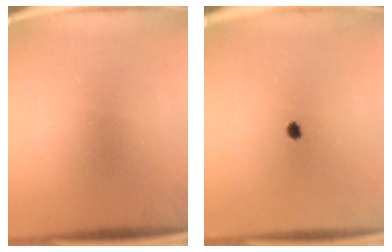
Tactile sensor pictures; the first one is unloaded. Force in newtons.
{"total": 1.5}